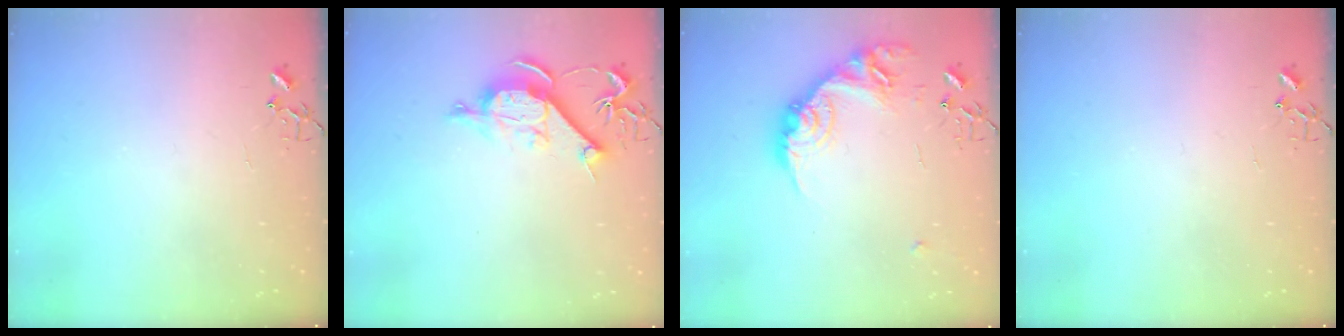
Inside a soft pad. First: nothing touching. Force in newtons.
{"total": 10.4, "press": 10.4, "slide": 1.2}
{"total": 17.6, "press": 17.6, "slide": 0.8}
{"total": 0.0}